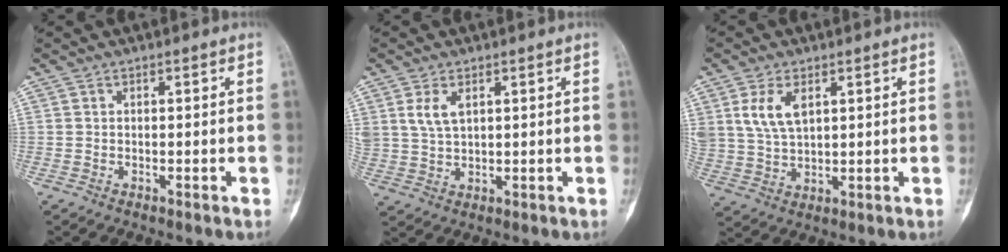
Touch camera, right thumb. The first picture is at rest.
{"total": 4.6, "force": [2.0, 2.5, 3.4], "torque": [-0.068, -0.006, 0.047]}
{"total": 7.2, "force": [2.9, 3.9, 5.3], "torque": [-0.103, -0.008, 0.067]}